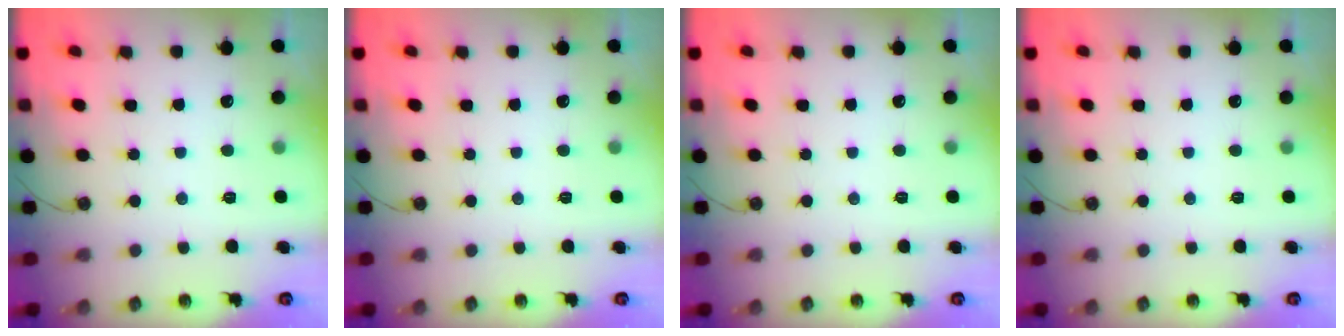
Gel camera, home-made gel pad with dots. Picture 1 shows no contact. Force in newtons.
{"total": 0.0}
{"total": 0.0}
{"total": 0.0}